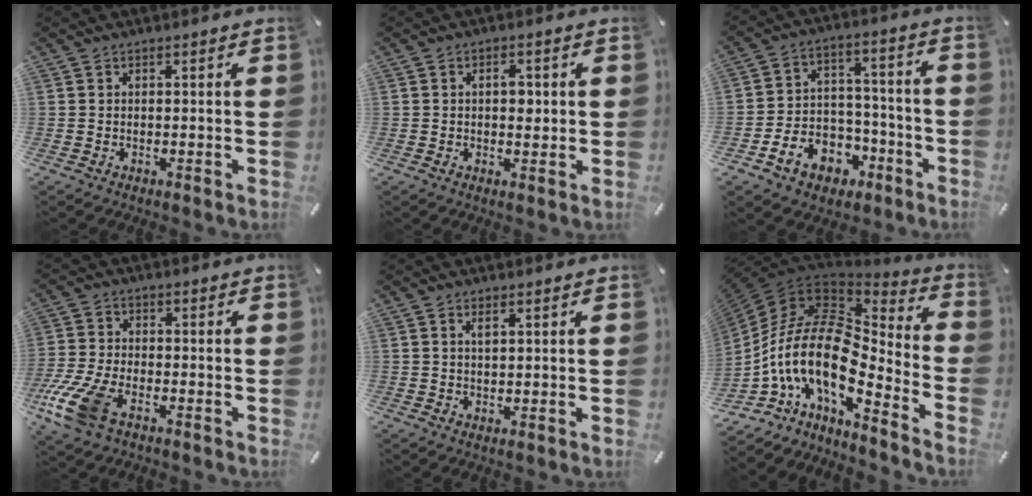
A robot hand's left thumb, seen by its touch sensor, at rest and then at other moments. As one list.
[{"total": 3.4, "force": [0.4, 2.1, 2.6], "torque": [-0.038, -0.001, 0.002]}, {"total": 11.5, "force": [-5.0, 9.4, 4.4], "torque": [-0.065, 0.037, -0.076]}, {"total": 10.8, "force": [-5.9, 5.5, 7.2], "torque": [-0.162, 0.016, -0.110]}, {"total": 1.9, "force": [0.7, 1.0, 1.5], "torque": [-0.024, 0.000, 0.010]}, {"total": 20.0, "force": [-3.0, 10.8, 16.6], "torque": [-0.364, -0.029, -0.060]}]